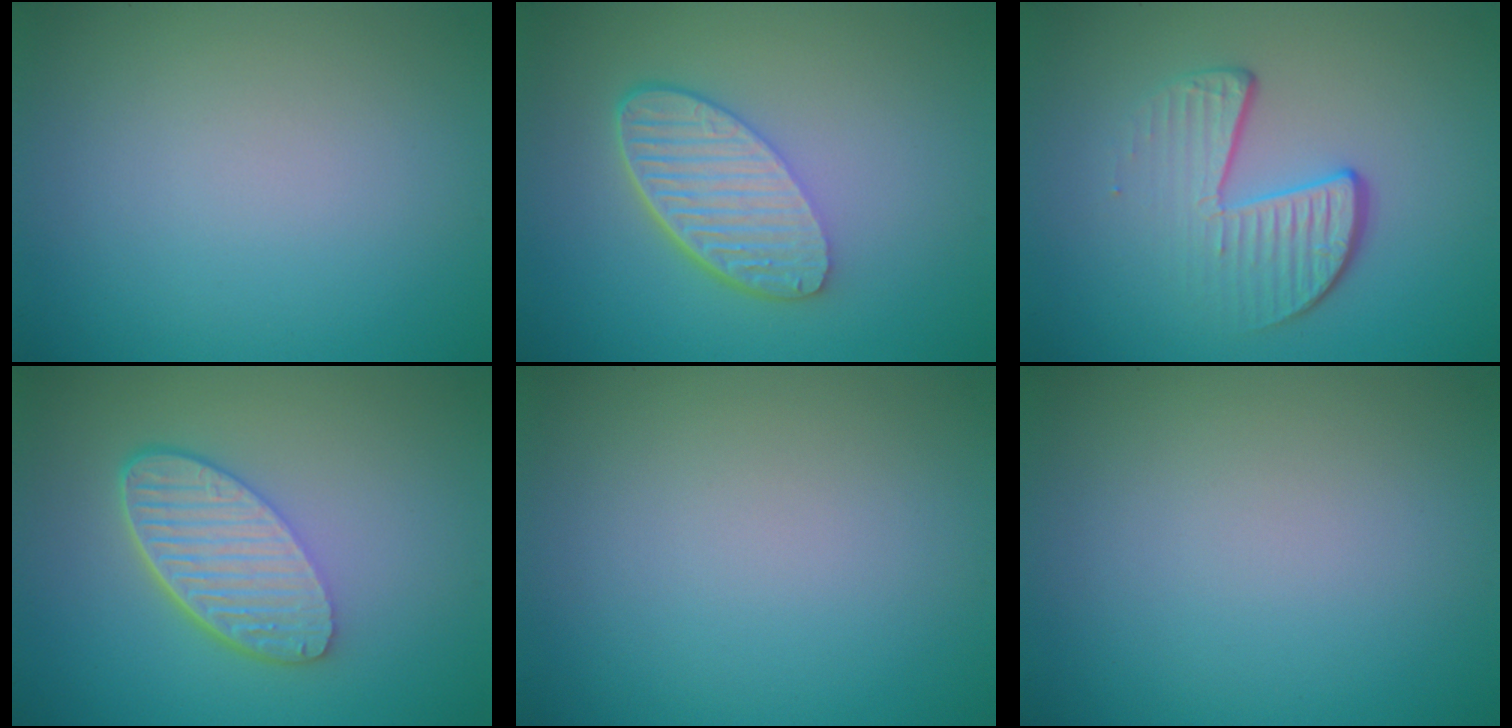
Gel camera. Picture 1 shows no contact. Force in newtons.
{"total": 5.6, "press": 4.0, "slide": 3.9}
{"total": 4.3, "press": 2.8, "slide": 3.3}
{"total": 5.9, "press": 4.2, "slide": 4.1}
{"total": 0.0}
{"total": 0.0}